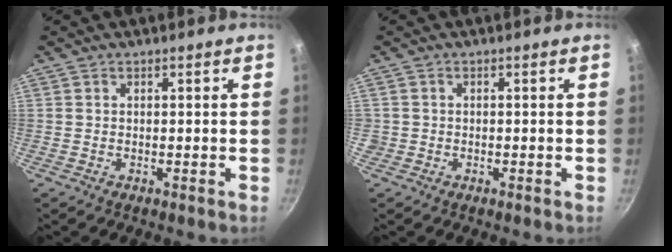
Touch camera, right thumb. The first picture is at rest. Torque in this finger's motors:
{"motor_torque": [0.35, 0.72, 0.25, -0.03, 0.01]}